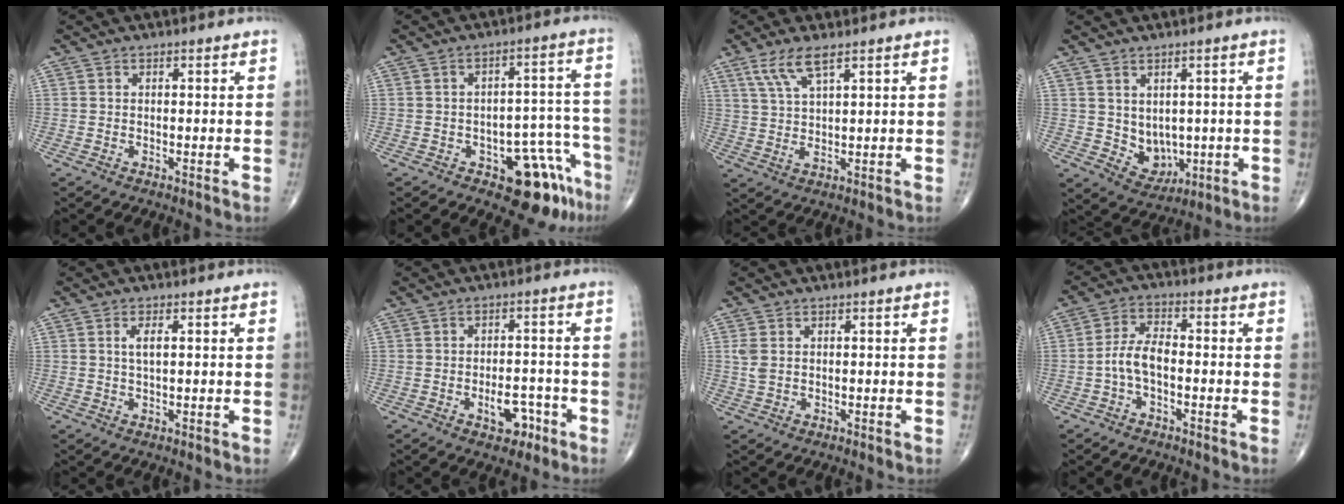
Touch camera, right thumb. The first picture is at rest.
{"total": 11.7, "force": [-6.9, 5.4, 7.7], "torque": [-0.046, 0.061, -0.086]}
{"total": 6.1, "force": [3.6, 1.2, 4.7], "torque": [-0.103, -0.010, 0.080]}
{"total": 6.0, "force": [0.3, 4.8, 3.6], "torque": [-0.029, -0.015, 0.026]}
{"total": 2.5, "force": [0.7, 0.8, 2.3], "torque": [-0.043, -0.001, 0.014]}
{"total": 5.8, "force": [-2.9, 3.3, 3.8], "torque": [-0.033, 0.025, -0.038]}
{"total": 2.4, "force": [0.5, 1.5, 1.7], "torque": [-0.045, 0.005, 0.016]}
{"total": 5.6, "force": [-1.5, 2.7, 4.7], "torque": [-0.090, 0.024, -0.036]}